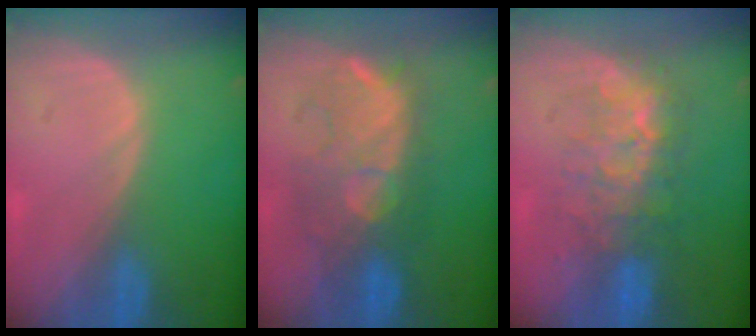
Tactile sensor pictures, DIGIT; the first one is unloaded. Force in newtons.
{"total": 9.0, "press": 9.0, "slide": 1.2}
{"total": 8.1, "press": 7.8, "slide": 2.3}